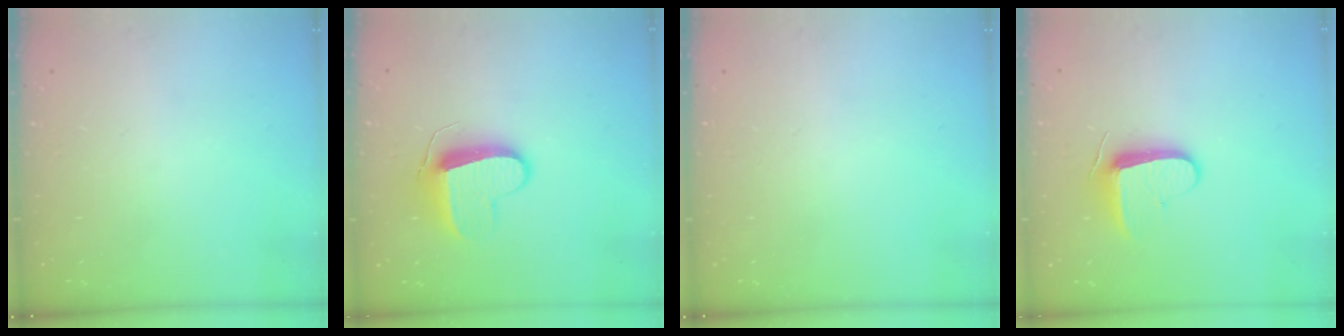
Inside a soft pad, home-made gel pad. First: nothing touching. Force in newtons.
{"total": 10.4, "press": 10.4, "slide": 0.5}
{"total": 0.0}
{"total": 9.3, "press": 9.3, "slide": 0.6}